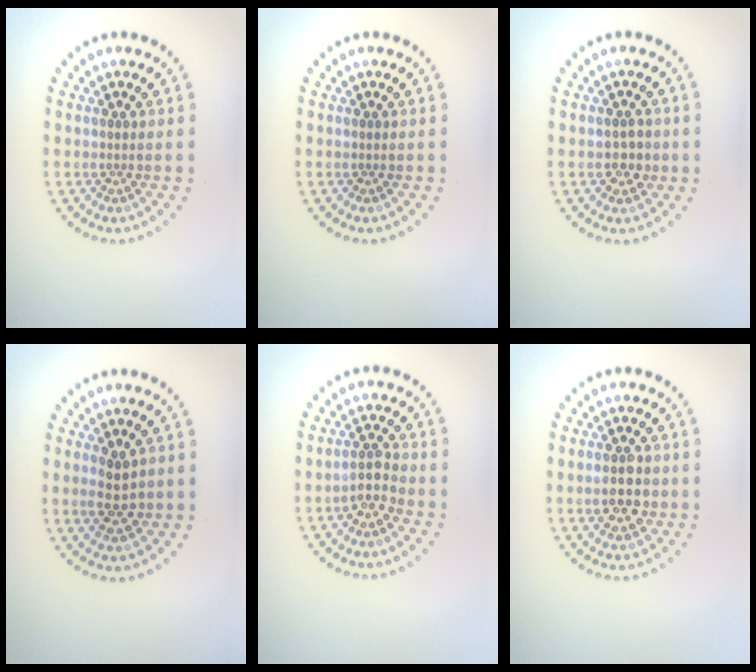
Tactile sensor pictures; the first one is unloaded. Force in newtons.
{"total": 0.0}
{"total": 1.9, "press": 1.8, "slide": 0.5}
{"total": 2.4, "press": 2.3, "slide": 0.6}
{"total": 2.4, "press": 2.1, "slide": 1.2}
{"total": 3.6, "press": 3.6, "slide": 0.1}